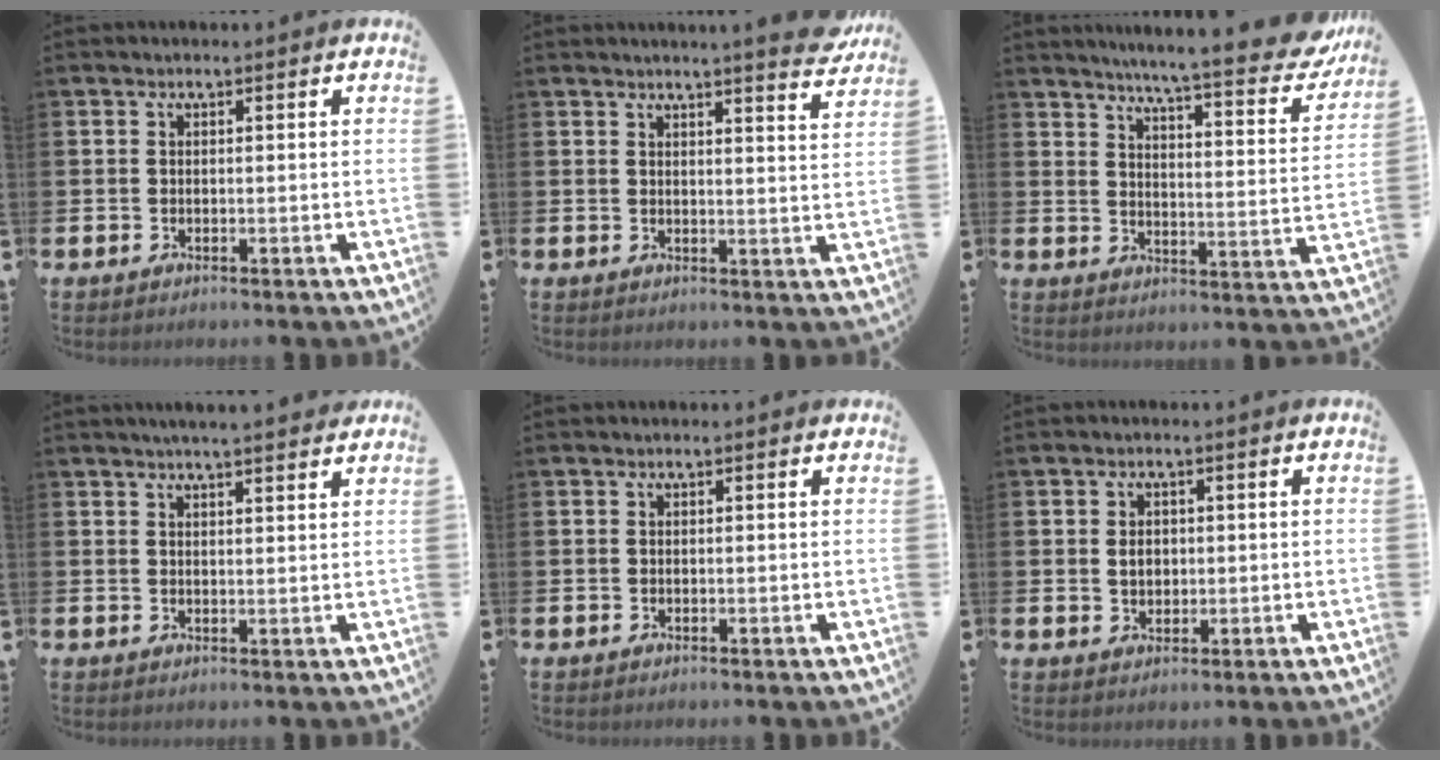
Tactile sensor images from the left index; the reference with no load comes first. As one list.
[{"total": 4.7, "force": [4.5, -0.6, 1.4], "torque": [-0.017, -0.028, 0.075]}, {"total": 7.3, "force": [6.6, 0.1, 3.3], "torque": [-0.065, -0.056, 0.104]}, {"total": 3.6, "force": [3.5, -0.3, 0.8], "torque": [-0.018, -0.013, 0.062]}, {"total": 0.0}, {"total": 2.3, "force": [0.3, 1.8, 1.3], "torque": [-0.010, 0.002, 0.000]}]